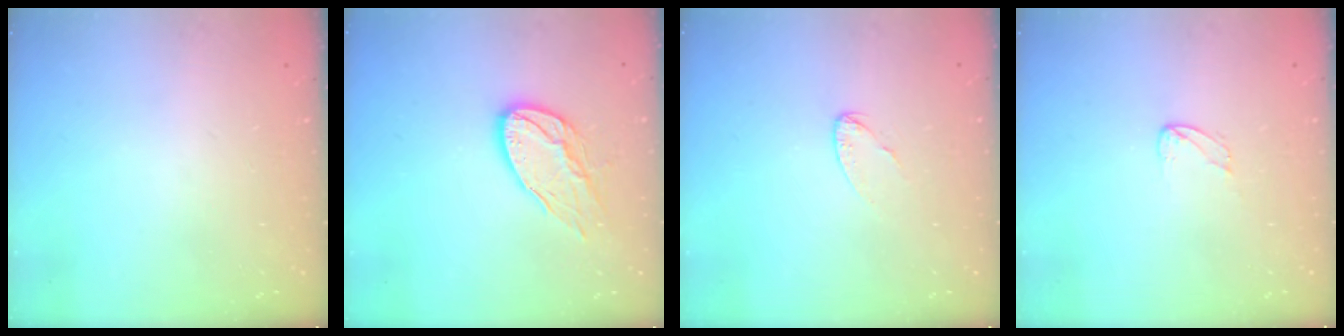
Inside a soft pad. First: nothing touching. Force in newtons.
{"total": 11.9, "press": 11.9, "slide": 1.0}
{"total": 3.9, "press": 3.9, "slide": 0.4}
{"total": 2.4, "press": 2.4, "slide": 0.1}